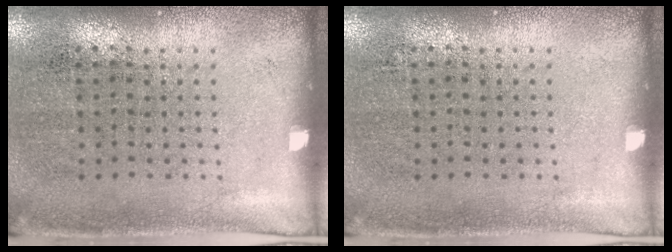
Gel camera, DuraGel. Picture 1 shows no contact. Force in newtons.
{"total": 0.0}